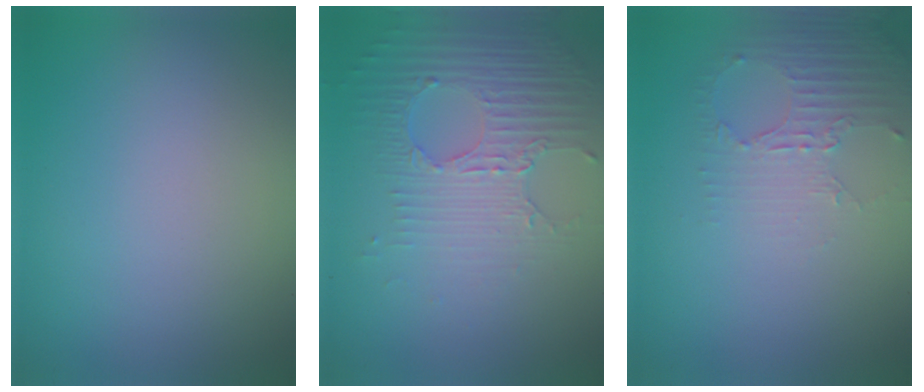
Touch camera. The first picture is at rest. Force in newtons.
{"total": 5.2, "press": 3.3, "slide": 4.1}
{"total": 2.5, "press": 1.7, "slide": 1.8}